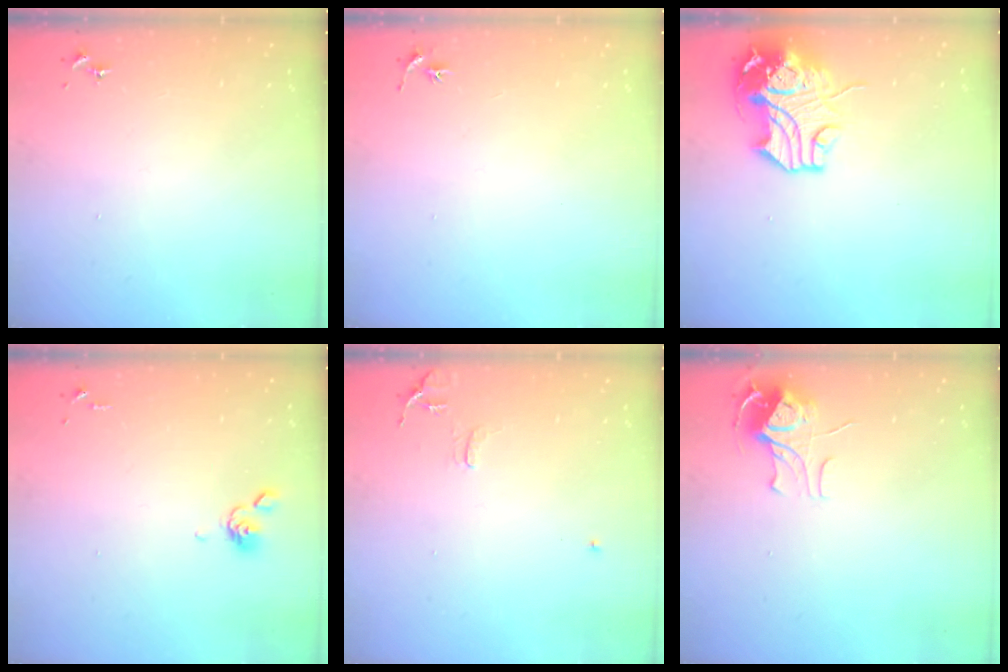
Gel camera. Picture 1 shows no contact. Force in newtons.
{"total": 3.0, "press": 3.0, "slide": 0.3}
{"total": 13.9, "press": 13.7, "slide": 2.3}
{"total": 5.6, "press": 5.5, "slide": 1.4}
{"total": 8.1, "press": 8.0, "slide": 0.7}
{"total": 8.8, "press": 8.8, "slide": 0.7}